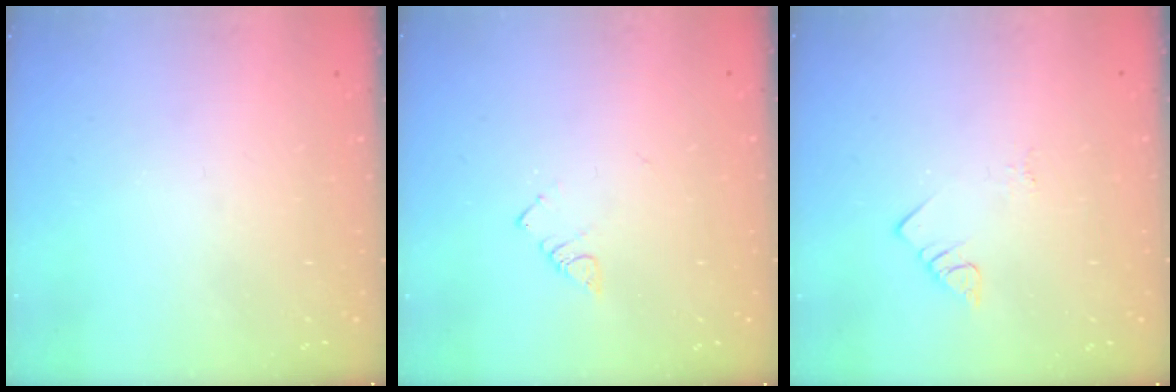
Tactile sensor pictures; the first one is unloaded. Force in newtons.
{"total": 2.7, "press": 2.7, "slide": 0.4}
{"total": 2.8, "press": 2.8, "slide": 0.4}